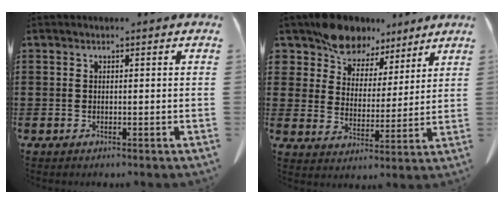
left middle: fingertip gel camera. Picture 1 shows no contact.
{"total": 9.0, "force": [7.8, 4.3, 1.4], "torque": [-0.076, -0.036, 0.151]}